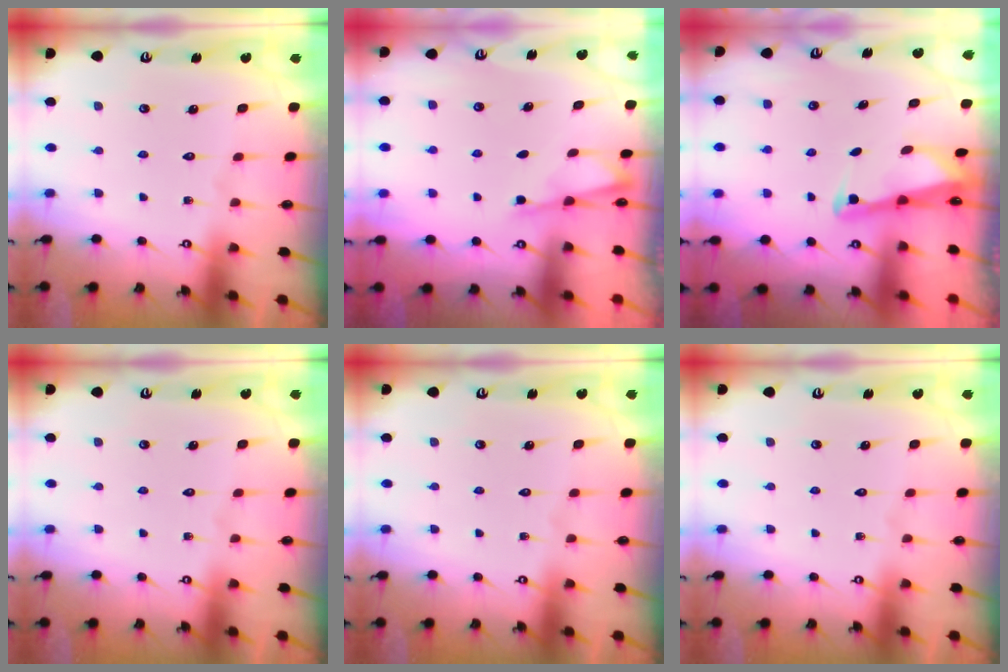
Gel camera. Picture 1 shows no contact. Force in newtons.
{"total": 1.9, "press": 1.8, "slide": 0.4}
{"total": 2.4, "press": 2.4, "slide": 0.2}
{"total": 0.0}
{"total": 0.0}
{"total": 0.0}